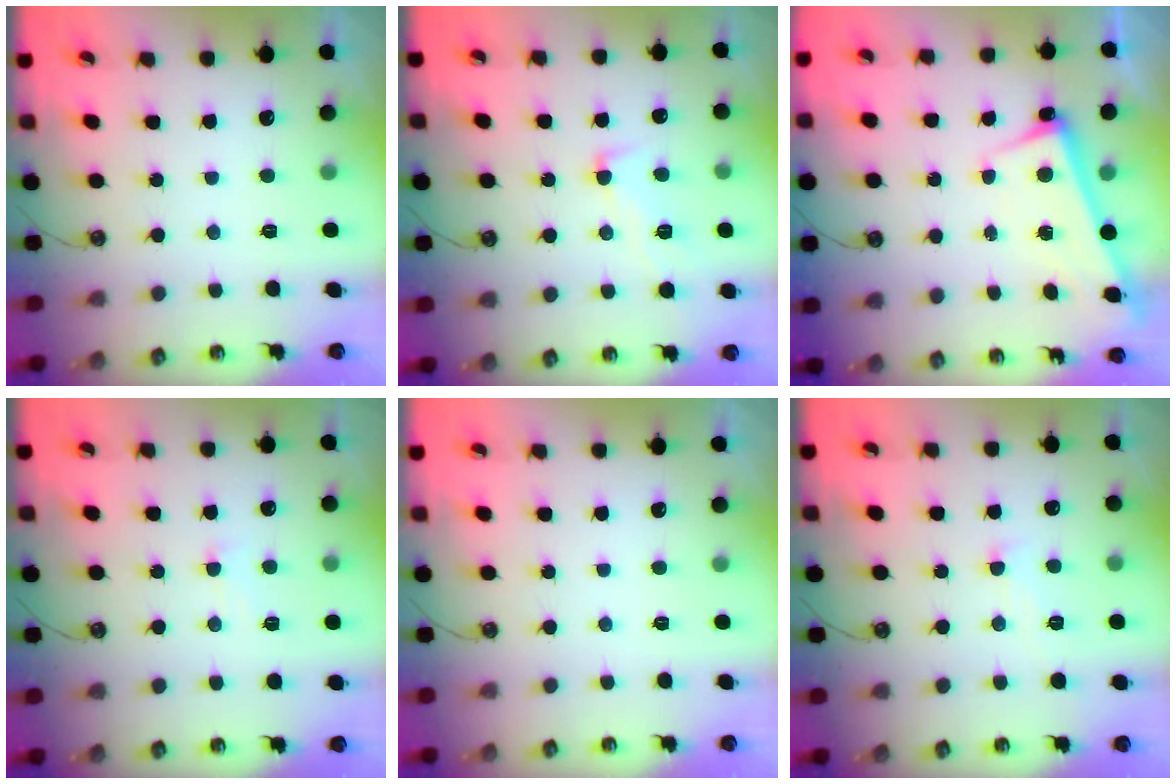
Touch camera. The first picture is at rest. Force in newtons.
{"total": 3.3, "press": 3.2, "slide": 1.0}
{"total": 2.7, "press": 2.5, "slide": 1.0}
{"total": 0.8, "press": 0.6, "slide": 0.5}
{"total": 0.0}
{"total": 1.8, "press": 1.7, "slide": 0.6}